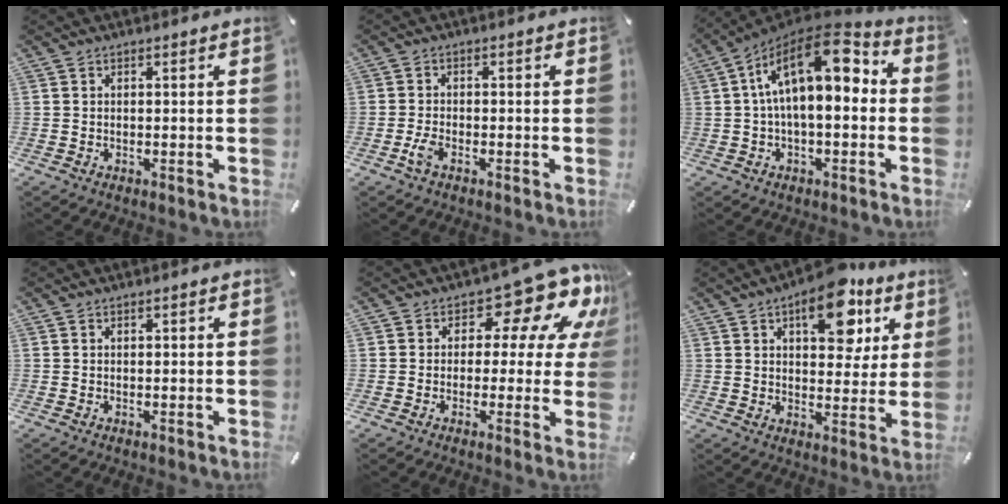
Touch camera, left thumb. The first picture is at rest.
{"total": 2.7, "force": [-1.4, 1.0, 2.0], "torque": [-0.054, -0.003, -0.032]}
{"total": 16.9, "force": [3.6, 8.2, 14.3], "torque": [-0.235, -0.021, 0.058]}
{"total": 0.0}
{"total": 14.6, "force": [7.8, 7.5, 9.7], "torque": [-0.132, -0.058, 0.129]}
{"total": 14.8, "force": [7.3, 7.7, 10.3], "torque": [-0.123, -0.026, 0.119]}